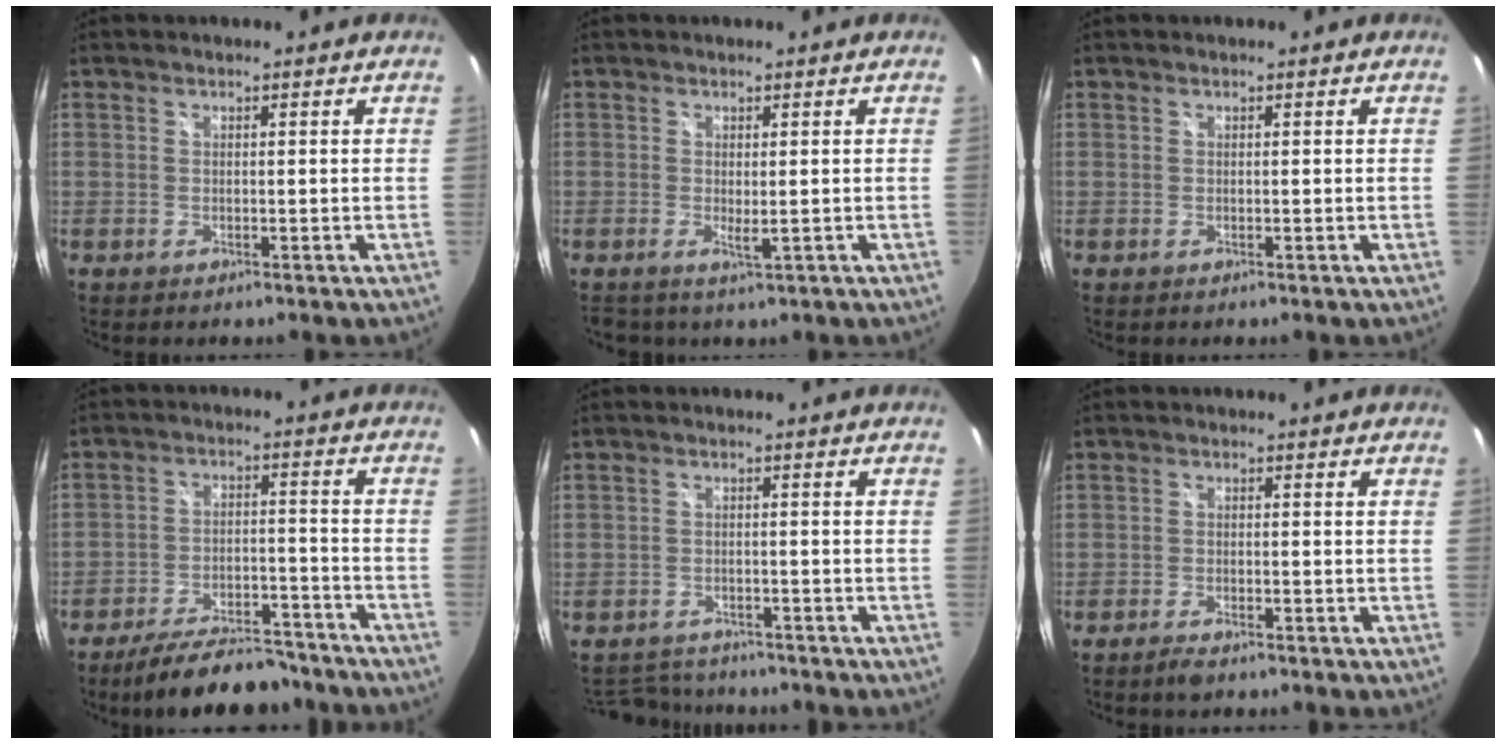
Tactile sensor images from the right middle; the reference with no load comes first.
{"total": 1.4, "force": [-0.3, 0.6, 1.2], "torque": [-0.021, -0.001, -0.004]}
{"total": 0.0}
{"total": 15.7, "force": [-13.5, 4.8, 6.5], "torque": [-0.122, 0.008, -0.185]}
{"total": 7.4, "force": [-6.7, 2.9, 1.5], "torque": [-0.045, 0.011, -0.099]}
{"total": 2.7, "force": [-2.3, 0.7, 1.3], "torque": [-0.036, -0.004, -0.045]}